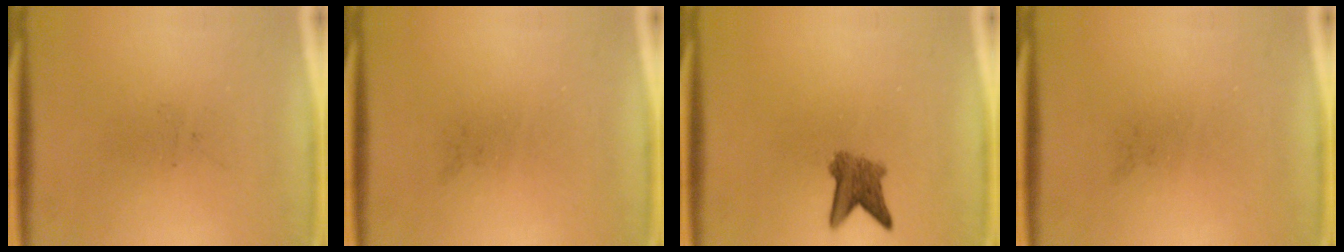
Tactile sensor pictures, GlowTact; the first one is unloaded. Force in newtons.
{"total": 0.0}
{"total": 3.9}
{"total": 0.0}